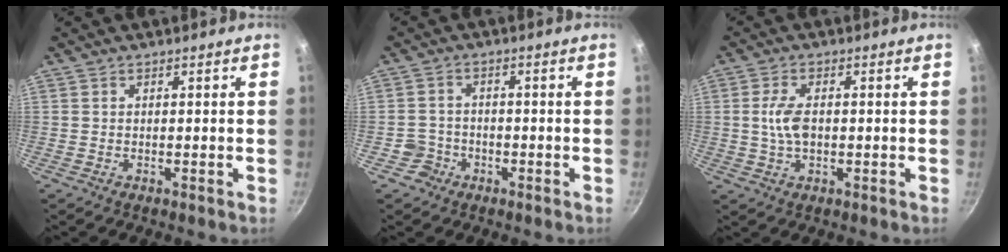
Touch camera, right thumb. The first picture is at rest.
{"total": 3.7, "force": [-1.8, 3.2, 0.3], "torque": [0.012, 0.027, -0.031]}
{"total": 5.3, "force": [0.0, 2.9, 4.4], "torque": [-0.083, 0.006, -0.002]}